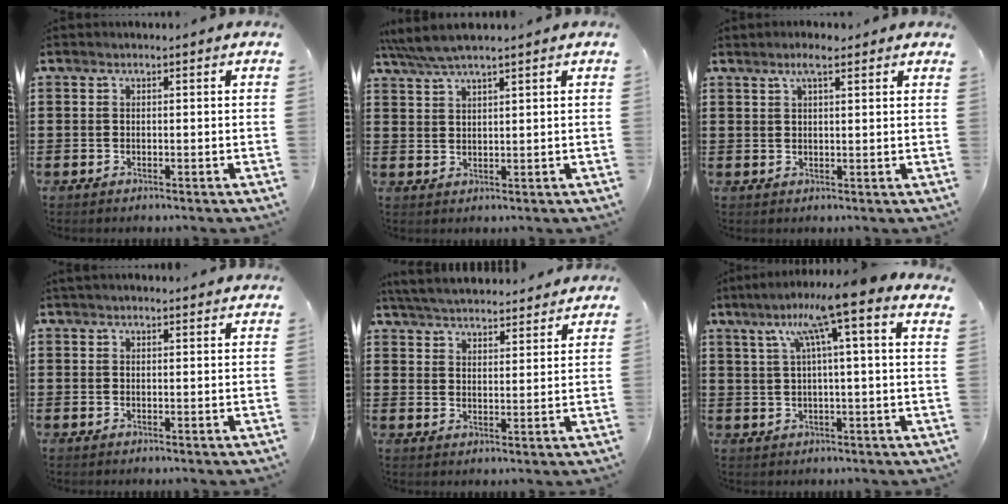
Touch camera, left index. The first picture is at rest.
{"total": 3.5, "force": [3.0, 0.2, 1.8], "torque": [-0.042, -0.003, 0.055]}
{"total": 3.4, "force": [2.5, 0.5, 2.3], "torque": [-0.049, 0.004, 0.044]}
{"total": 1.4, "force": [1.3, 0.2, 0.3], "torque": [-0.009, 0.003, 0.025]}
{"total": 4.9, "force": [4.9, 0.4, 0.6], "torque": [-0.032, -0.022, 0.086]}
{"total": 9.6, "force": [5.0, -0.3, 8.2], "torque": [-0.161, -0.013, 0.077]}